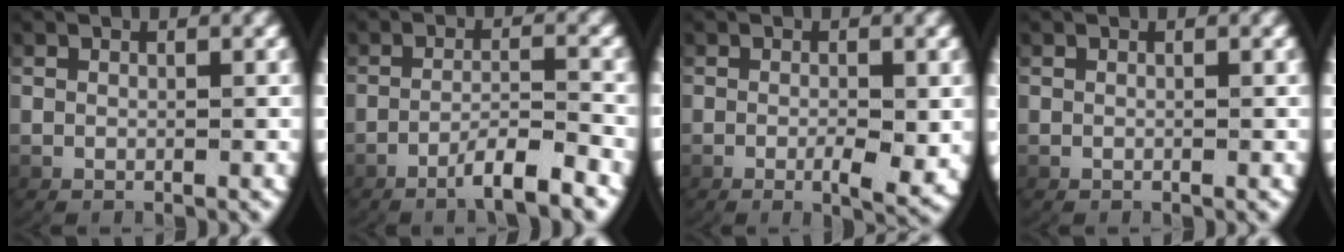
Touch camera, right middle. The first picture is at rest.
{"total": 3.7, "force": [-2.7, 0.3, 2.5], "torque": [-0.045, 0.001, -0.044]}
{"total": 3.0, "force": [-0.8, 0.9, 2.8], "torque": [-0.045, -0.006, -0.012]}
{"total": 0.0}